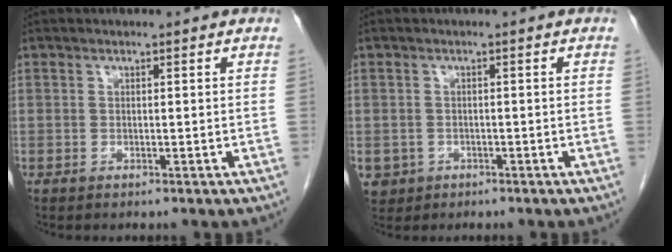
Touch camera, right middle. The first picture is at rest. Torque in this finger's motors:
{"motor_torque": [1.17, -0.97, 0.38, 0.06]}